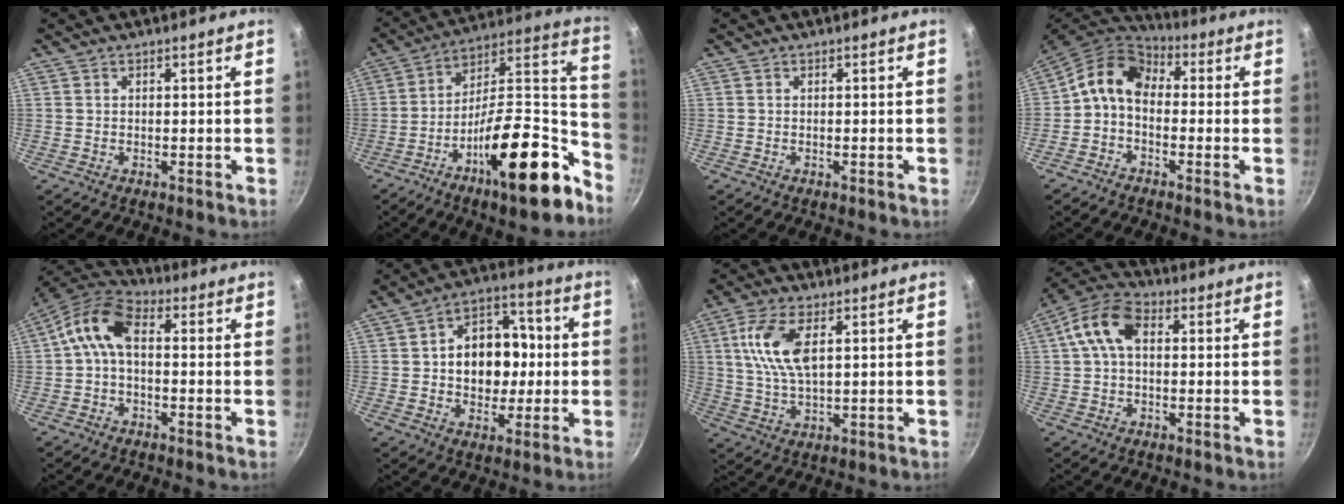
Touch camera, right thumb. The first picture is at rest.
{"total": 24.5, "force": [-13.8, 8.2, 18.4], "torque": [-0.220, 0.100, -0.230]}
{"total": 0.0}
{"total": 9.7, "force": [-0.5, 6.9, 6.9], "torque": [-0.125, 0.041, -0.034]}
{"total": 8.9, "force": [0.1, 5.2, 7.2], "torque": [-0.134, 0.033, -0.017]}
{"total": 14.1, "force": [0.2, 10.6, 9.4], "torque": [-0.094, 0.022, -0.005]}
{"total": 10.0, "force": [2.9, 4.5, 8.5], "torque": [-0.167, -0.001, 0.056]}
{"total": 9.7, "force": [1.8, 5.9, 7.4], "torque": [-0.139, 0.026, 0.015]}